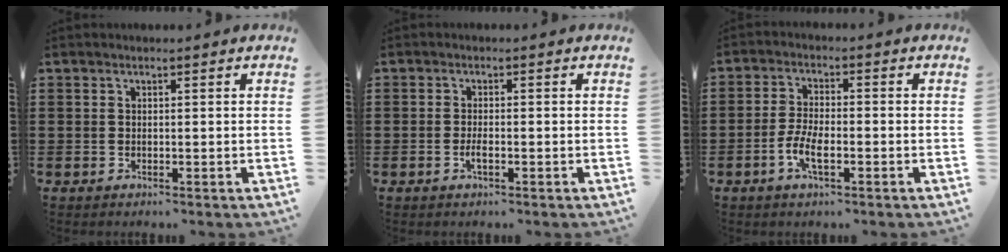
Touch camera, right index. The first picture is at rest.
{"total": 1.5, "force": [-0.5, 0.3, 1.4], "torque": [-0.032, -0.005, -0.010]}
{"total": 4.7, "force": [-1.9, 1.7, 3.9], "torque": [-0.092, -0.003, -0.042]}